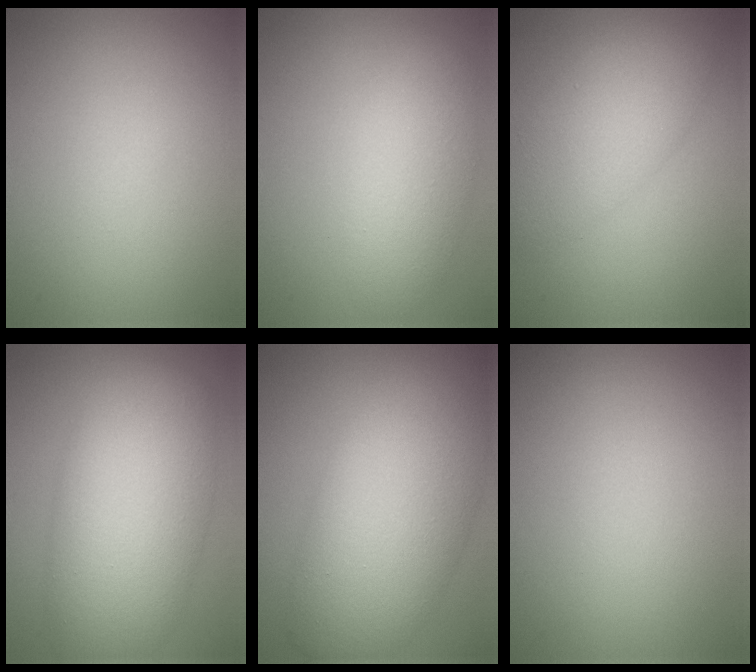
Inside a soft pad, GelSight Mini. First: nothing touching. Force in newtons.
{"total": 4.6, "press": 4.6, "slide": 0.3}
{"total": 5.6, "press": 5.6, "slide": 0.1}
{"total": 9.9, "press": 9.9, "slide": 0.6}
{"total": 11.2, "press": 11.1, "slide": 0.5}
{"total": 0.0}